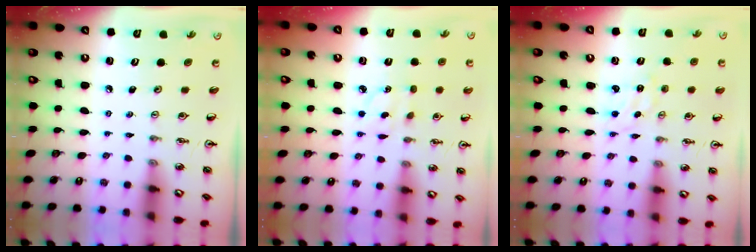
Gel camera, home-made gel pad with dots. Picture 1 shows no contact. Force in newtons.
{"total": 3.4, "press": 3.3, "slide": 0.7}
{"total": 0.0}